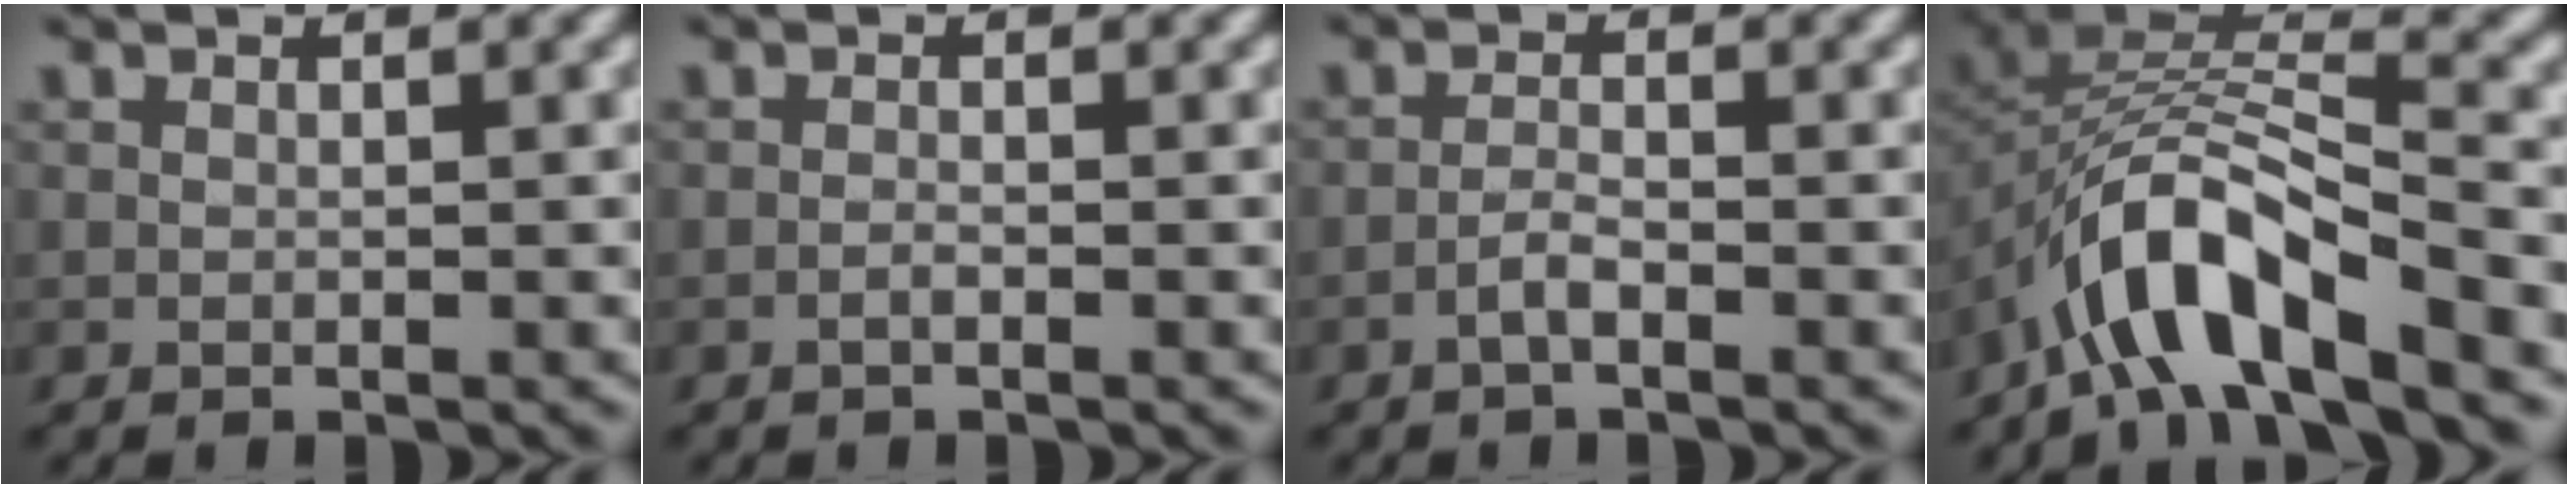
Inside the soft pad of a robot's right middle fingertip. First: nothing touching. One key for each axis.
{"total": 0.5, "fx": -0.4, "fy": 0.1, "fz": 0.4, "tx": -0.006, "ty": 0.001, "tz": -0.008}
{"total": 1.3, "fx": -0.9, "fy": 0.2, "fz": 1.0, "tx": -0.018, "ty": 0.005, "tz": -0.020}
{"total": 8.6, "fx": -5.3, "fy": 3.0, "fz": 6.1, "tx": -0.101, "ty": 0.007, "tz": -0.102}